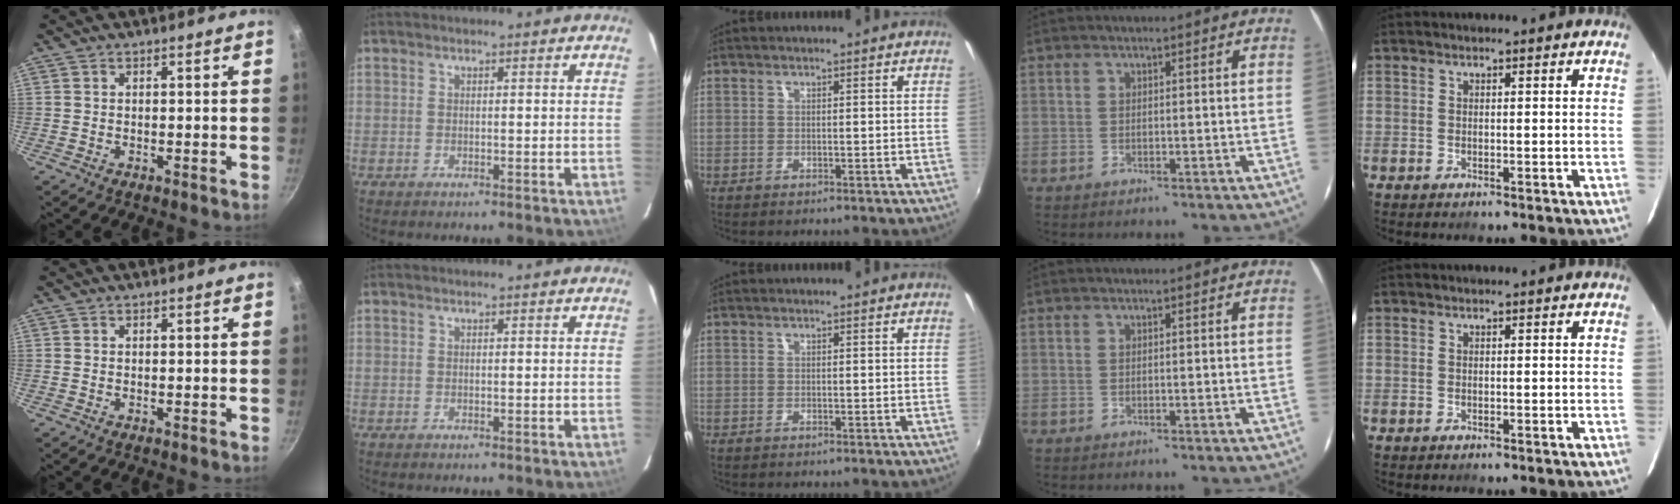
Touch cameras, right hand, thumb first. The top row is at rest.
{}